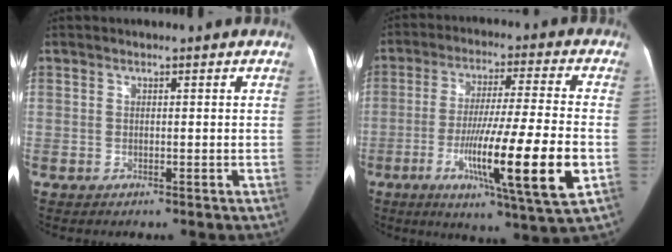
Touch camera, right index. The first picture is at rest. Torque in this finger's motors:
{"motor_torque": [1.93, -0.21, 0.67, 0.21]}